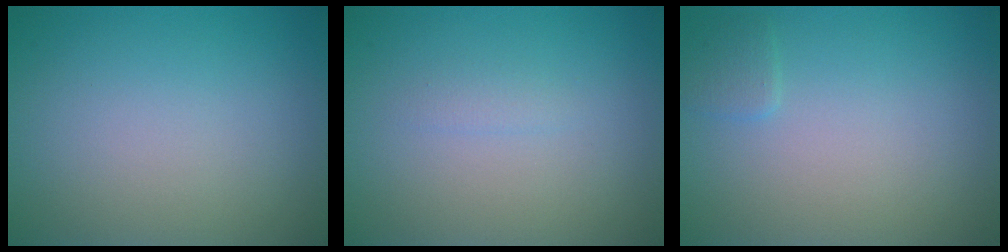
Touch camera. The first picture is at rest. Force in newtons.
{"total": 0.7, "press": 0.7, "slide": 0.0}
{"total": 0.9, "press": 0.9, "slide": 0.1}